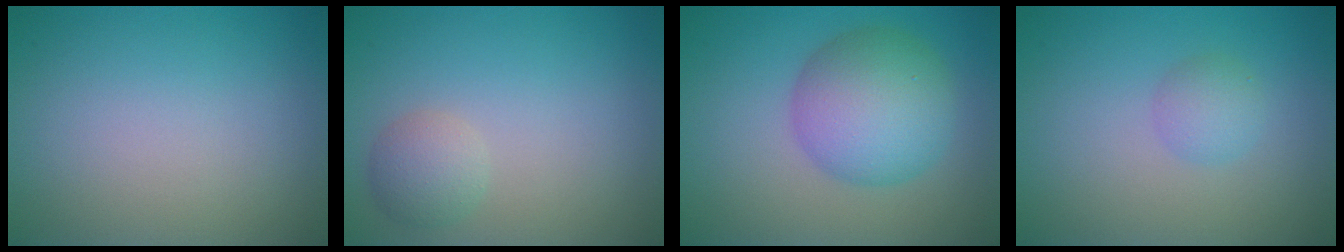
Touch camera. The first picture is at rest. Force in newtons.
{"total": 2.1, "press": 2.1, "slide": 0.0}
{"total": 6.9, "press": 6.9, "slide": 0.1}
{"total": 1.7, "press": 1.7, "slide": 0.0}